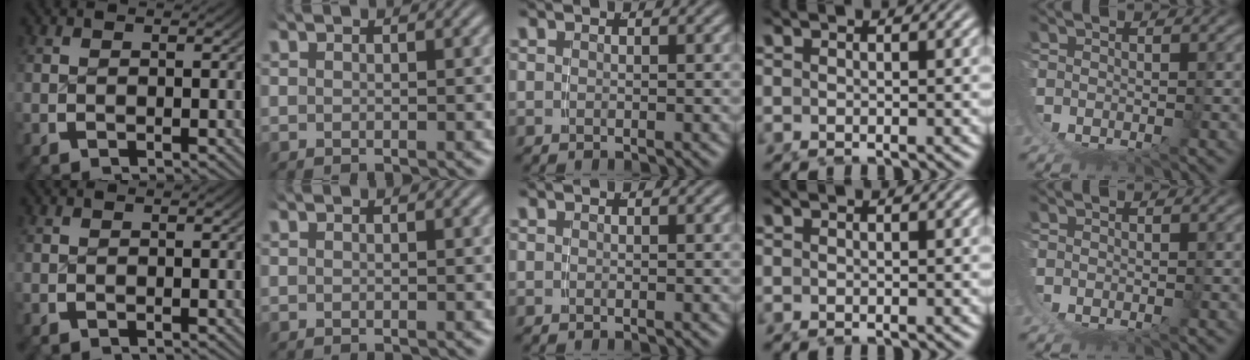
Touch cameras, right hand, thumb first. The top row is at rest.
{}